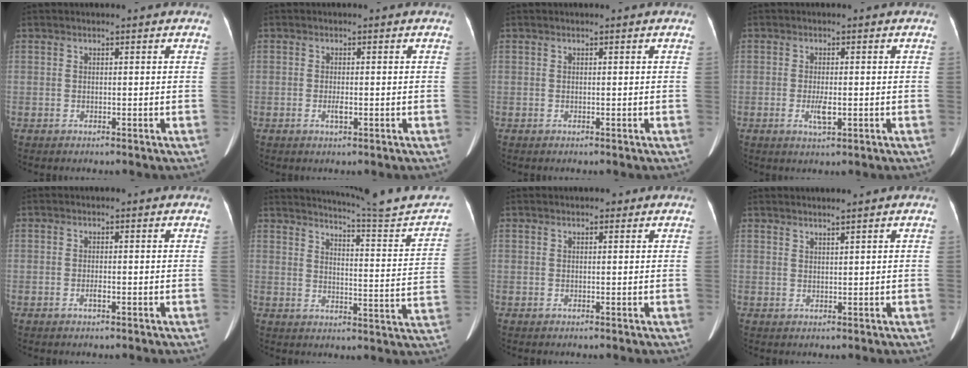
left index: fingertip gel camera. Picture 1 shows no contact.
{"total": 1.2, "force": [-0.4, 0.3, 1.1], "torque": [-0.025, -0.003, -0.006]}
{"total": 0.0}
{"total": 2.6, "force": [-0.7, 0.7, 2.4], "torque": [-0.052, -0.005, -0.009]}
{"total": 0.8, "force": [-0.4, 0.1, 0.7], "torque": [-0.017, -0.002, -0.005]}
{"total": 18.6, "force": [17.3, -0.8, 6.7], "torque": [-0.096, -0.067, 0.214]}
{"total": 1.0, "force": [0.6, 0.4, 0.6], "torque": [-0.012, 0.006, 0.008]}
{"total": 1.4, "force": [1.2, -0.4, 0.5], "torque": [-0.015, -0.005, 0.027]}